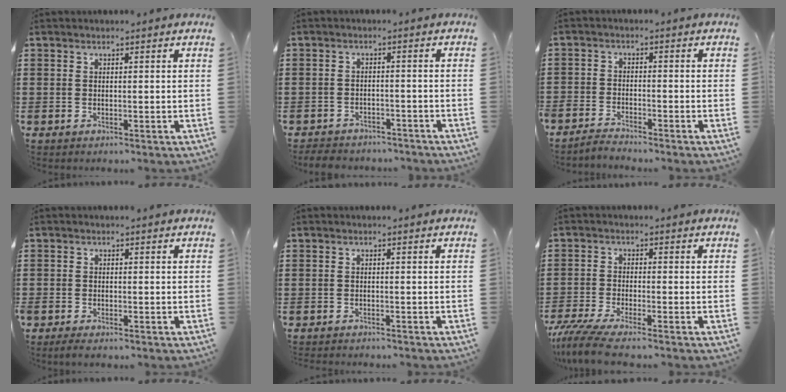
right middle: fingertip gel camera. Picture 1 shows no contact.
{"total": 2.9, "force": [-2.8, 0.6, 0.1], "torque": [-0.007, 0.000, -0.061]}
{"total": 2.7, "force": [-2.7, 0.1, -0.2], "torque": [-0.011, 0.000, -0.060]}
{"total": 1.4, "force": [-1.2, 0.4, 0.7], "torque": [-0.013, 0.002, -0.025]}
{"total": 0.9, "force": [-0.9, 0.0, 0.0], "torque": [-0.002, 0.001, -0.019]}
{"total": 4.7, "force": [-4.0, 0.0, 2.4], "torque": [-0.070, -0.024, -0.083]}